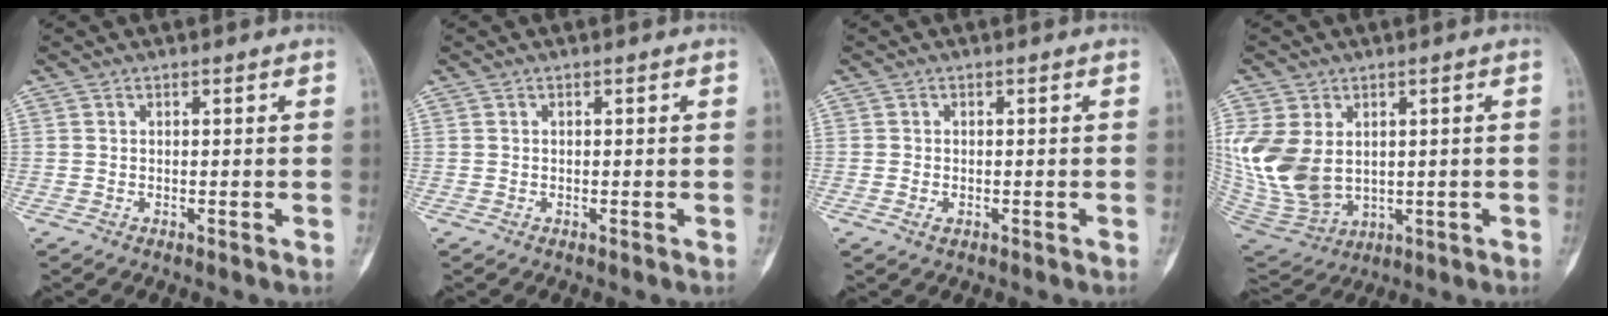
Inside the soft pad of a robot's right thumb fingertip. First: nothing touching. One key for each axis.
{"total": 0.0}
{"total": 1.1, "fx": -0.5, "fy": 0.7, "fz": 0.8, "tx": -0.015, "ty": 0.004, "tz": -0.007}
{"total": 16.3, "fx": 1.7, "fy": 11.8, "fz": 11.2, "tx": -0.245, "ty": -0.013, "tz": 0.061}